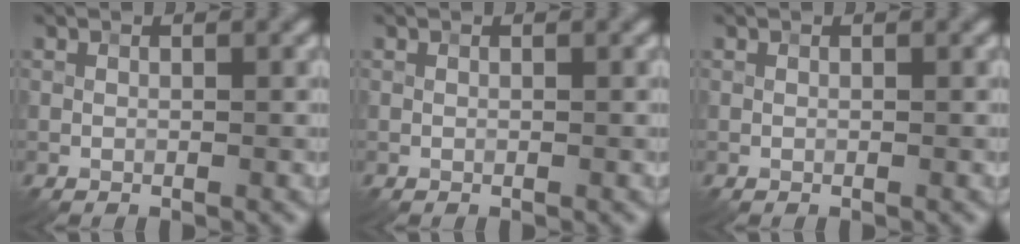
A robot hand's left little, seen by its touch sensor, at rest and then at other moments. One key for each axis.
{"total": 0.0}
{"total": 0.0}